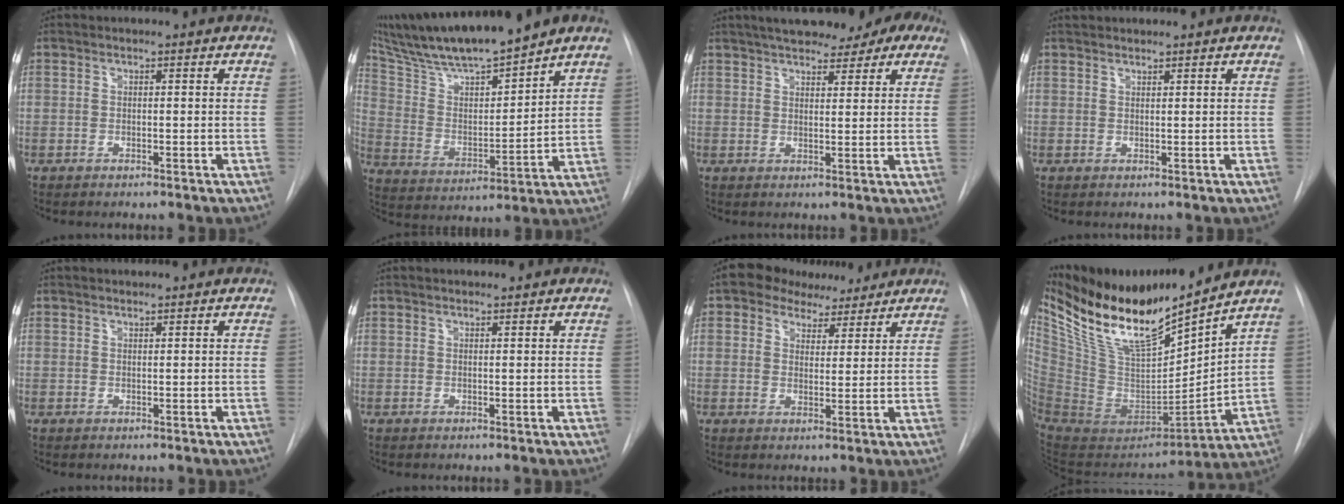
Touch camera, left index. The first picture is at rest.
{"total": 17.4, "force": [15.0, 0.9, 8.9], "torque": [-0.160, 0.004, 0.272]}
{"total": 16.4, "force": [12.7, 5.2, 9.0], "torque": [-0.135, 0.043, 0.158]}
{"total": 2.3, "force": [2.2, 0.3, 0.6], "torque": [-0.005, 0.020, 0.038]}
{"total": 0.7, "force": [0.7, 0.1, 0.0], "torque": [-0.005, 0.004, 0.014]}
{"total": 1.9, "force": [1.7, 0.4, 0.7], "torque": [-0.010, 0.015, 0.022]}
{"total": 7.3, "force": [5.7, 3.9, 2.1], "torque": [-0.028, 0.016, 0.087]}
{"total": 23.5, "force": [19.0, 3.8, 13.2], "torque": [-0.243, -0.022, 0.352]}